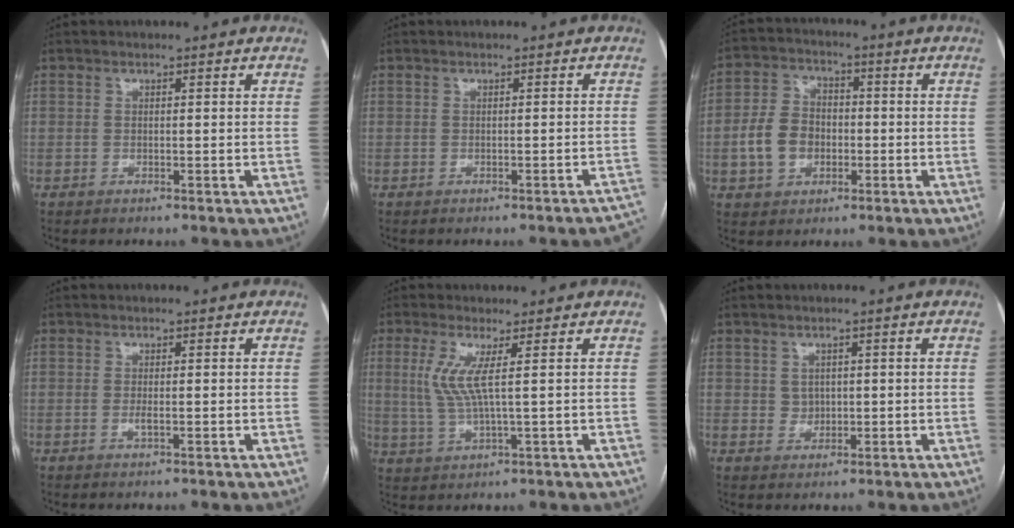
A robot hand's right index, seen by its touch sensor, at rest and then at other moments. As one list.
[{"total": 3.3, "force": [-3.1, 0.2, 1.1], "torque": [0.007, -0.007, -0.031]}, {"total": 8.2, "force": [-1.5, 6.2, 5.1], "torque": [-0.116, 0.023, -0.025]}, {"total": 0.9, "force": [-0.2, 0.1, 0.8], "torque": [-0.019, -0.002, -0.003]}, {"total": 5.3, "force": [1.5, -0.1, 5.1], "torque": [-0.119, 0.000, 0.036]}, {"total": 2.1, "force": [0.5, 1.9, 0.7], "torque": [-0.008, -0.001, 0.012]}]